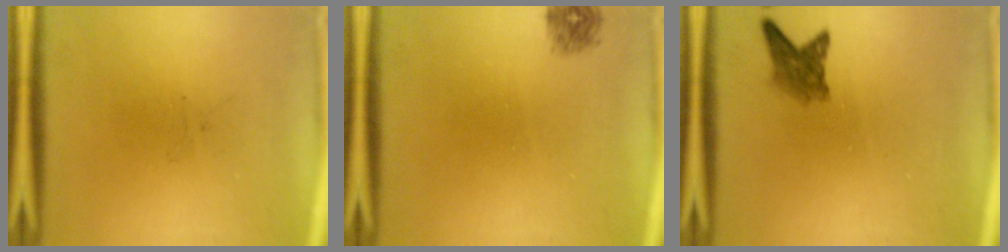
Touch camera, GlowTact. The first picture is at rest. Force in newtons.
{"total": 1.1}
{"total": 2.9}